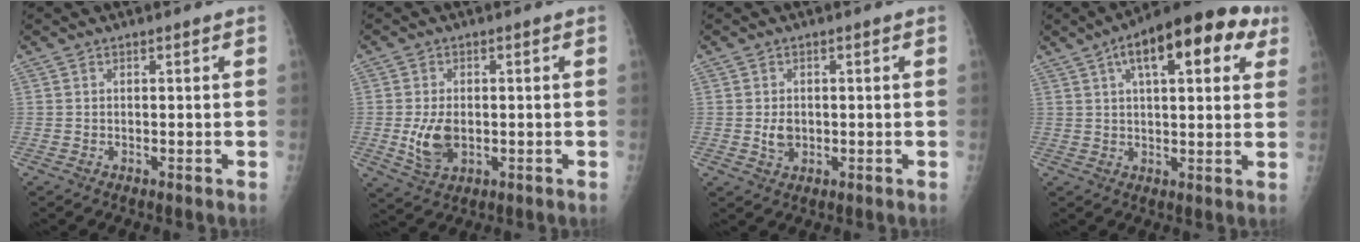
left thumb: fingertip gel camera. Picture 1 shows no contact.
{"total": 6.3, "force": [-0.9, 4.0, 4.7], "torque": [-0.086, -0.005, -0.008]}
{"total": 2.8, "force": [-0.3, 2.2, 1.7], "torque": [-0.022, 0.000, -0.001]}
{"total": 17.6, "force": [7.9, 7.0, 14.1], "torque": [-0.180, 0.011, 0.109]}